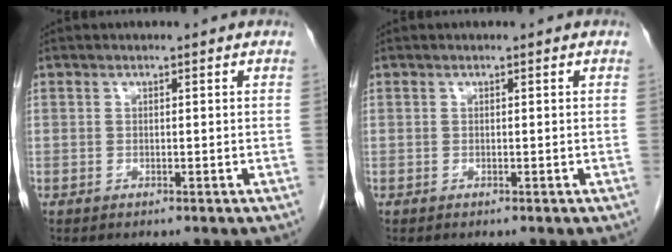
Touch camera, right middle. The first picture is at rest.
{"total": 0.0}